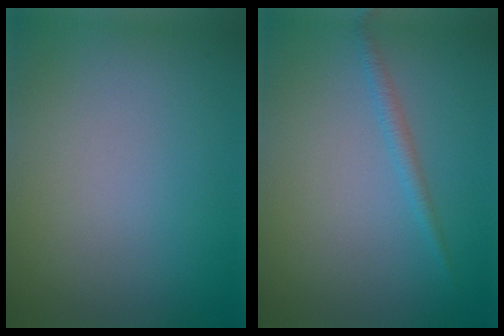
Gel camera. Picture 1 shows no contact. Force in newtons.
{"total": 1.3, "press": 1.3, "slide": 0.1}